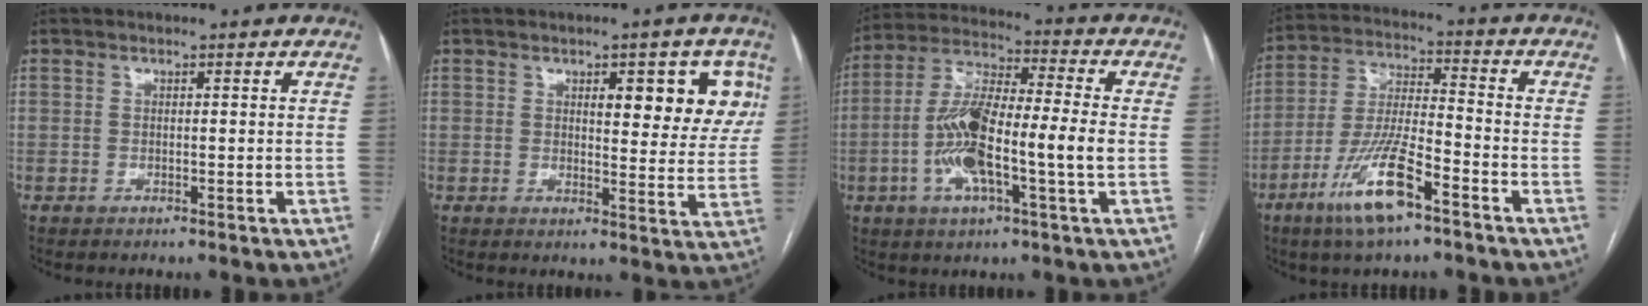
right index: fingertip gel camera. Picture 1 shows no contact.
{"total": 9.8, "force": [3.9, 3.5, 8.2], "torque": [-0.088, 0.008, 0.047]}
{"total": 14.3, "force": [-2.6, 1.7, 14.0], "torque": [-0.280, 0.007, -0.051]}
{"total": 12.2, "force": [-6.9, 2.0, 9.8], "torque": [-0.200, -0.014, -0.129]}